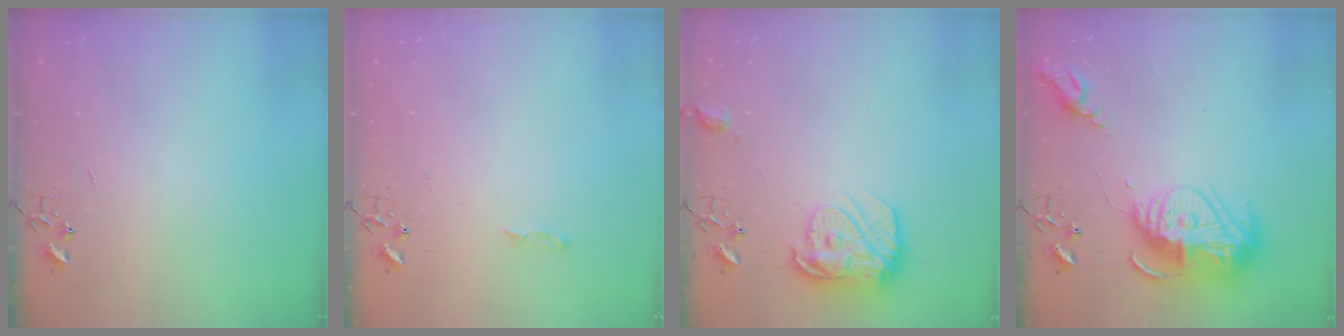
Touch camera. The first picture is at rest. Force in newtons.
{"total": 3.4, "press": 3.4, "slide": 0.5}
{"total": 16.0, "press": 15.9, "slide": 1.3}
{"total": 19.8, "press": 19.7, "slide": 2.1}